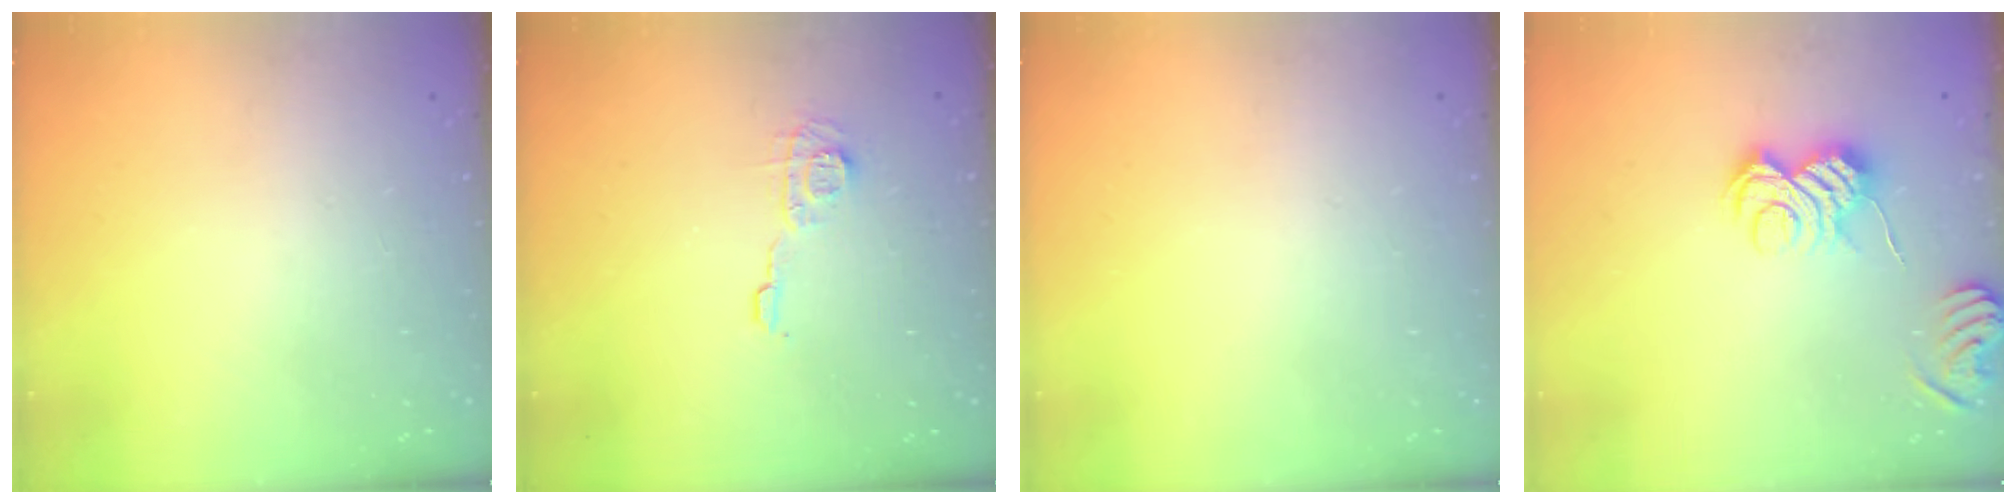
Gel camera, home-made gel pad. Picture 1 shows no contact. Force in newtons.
{"total": 6.8, "press": 6.8, "slide": 0.2}
{"total": 0.0}
{"total": 10.3, "press": 10.3, "slide": 0.7}